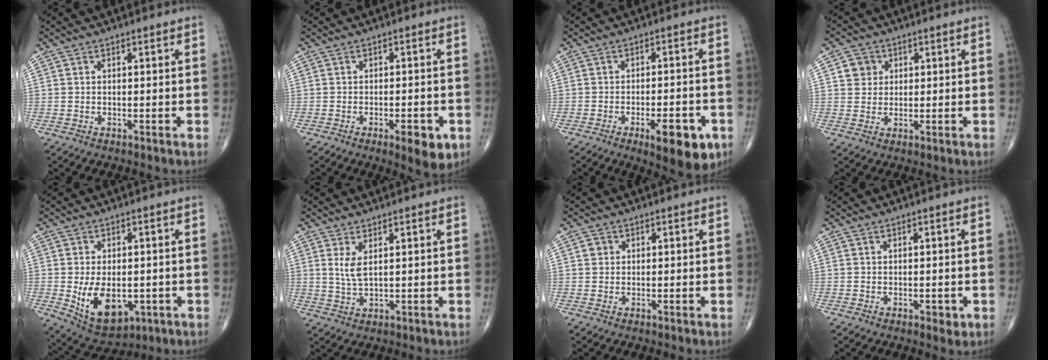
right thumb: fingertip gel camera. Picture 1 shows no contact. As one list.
[{"total": 6.4, "force": [-2.7, 2.2, 5.4], "torque": [-0.065, 0.001, -0.031]}, {"total": 10.7, "force": [-4.8, 3.8, 8.8], "torque": [-0.106, 0.014, -0.060]}, {"total": 4.0, "force": [1.3, 3.7, 1.0], "torque": [0.005, -0.002, 0.018]}, {"total": 11.5, "force": [-2.3, 7.0, 8.9], "torque": [-0.128, -0.007, -0.015]}, {"total": 3.5, "force": [1.3, 1.1, 3.0], "torque": [-0.062, -0.010, 0.034]}, {"total": 1.4, "force": [0.4, 1.3, 0.4], "torque": [0.000, 0.000, 0.003]}, {"total": 1.8, "force": [-0.4, 1.0, 1.4], "torque": [-0.009, -0.001, -0.005]}]